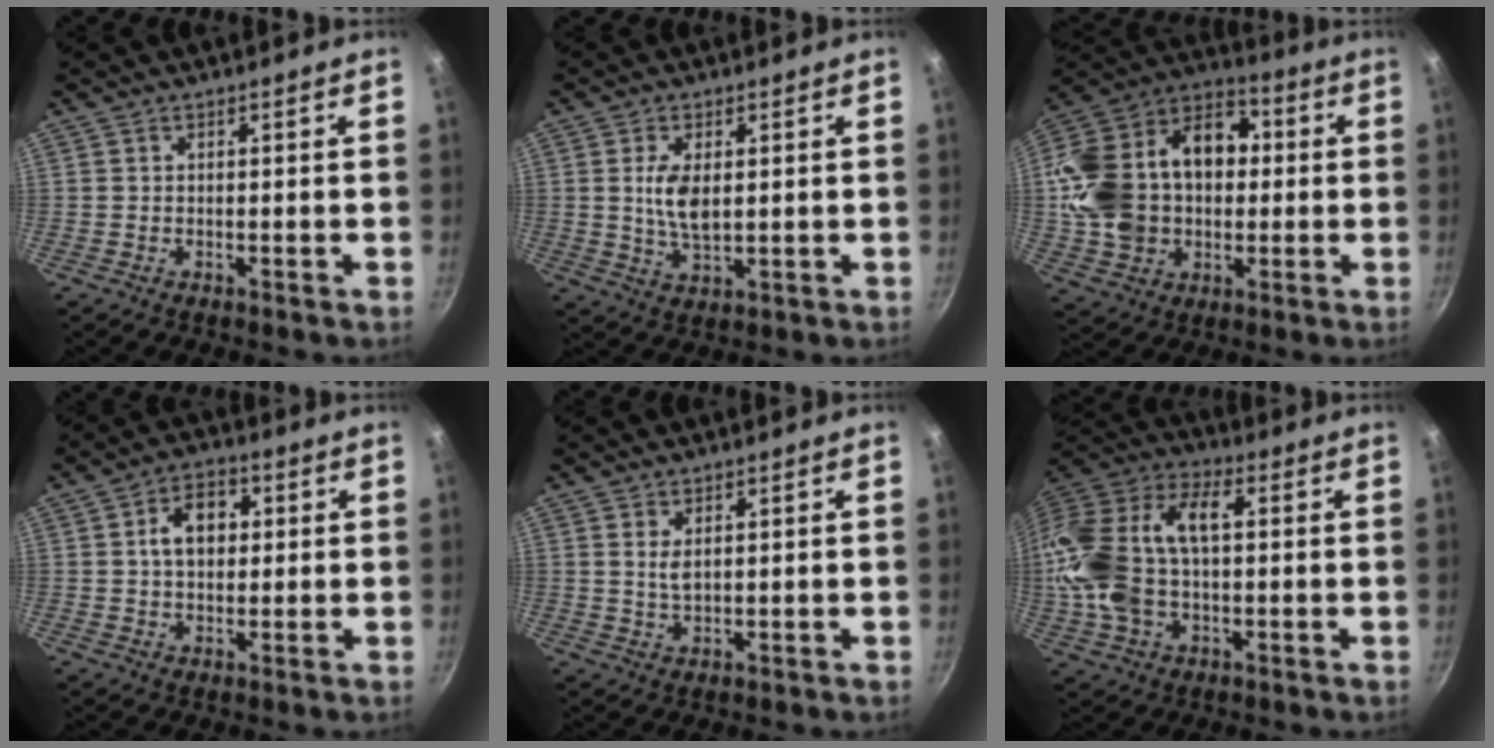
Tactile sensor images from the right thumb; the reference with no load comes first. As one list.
[{"total": 6.6, "force": [1.0, 3.3, 5.7], "torque": [-0.108, -0.011, 0.022]}, {"total": 25.6, "force": [1.0, 19.0, 17.2], "torque": [-0.310, 0.057, 0.016]}, {"total": 7.8, "force": [1.3, 5.4, 5.5], "torque": [-0.061, 0.011, 0.013]}, {"total": 2.8, "force": [0.8, 1.4, 2.3], "torque": [-0.042, -0.007, 0.019]}, {"total": 22.2, "force": [0.6, 13.6, 17.6], "torque": [-0.356, 0.041, 0.003]}]